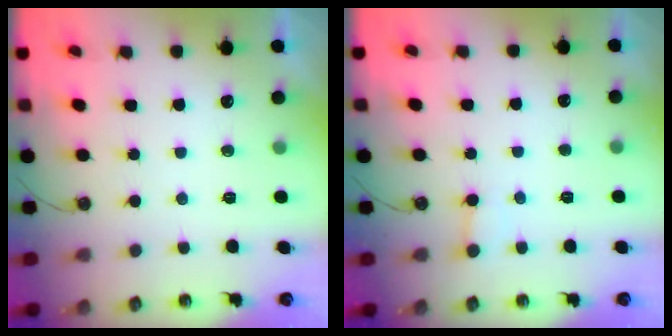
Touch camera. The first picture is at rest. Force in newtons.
{"total": 2.8, "press": 2.8, "slide": 0.4}